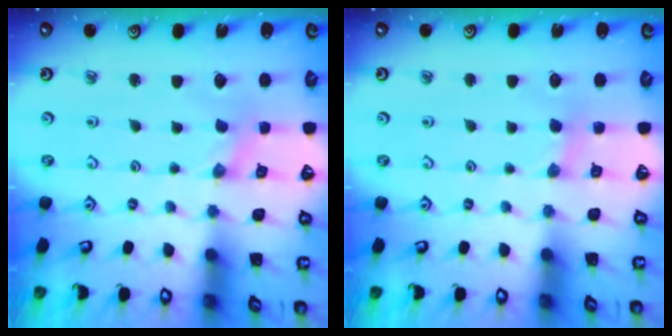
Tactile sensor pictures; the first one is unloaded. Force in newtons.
{"total": 2.7, "press": 2.7, "slide": 0.4}